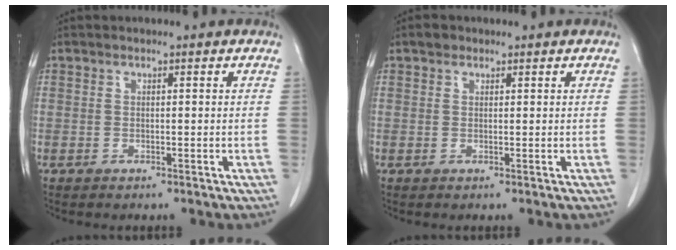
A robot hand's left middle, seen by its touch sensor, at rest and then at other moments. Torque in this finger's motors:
{"motor_torque": [0.23, -0.17, -0.02, 0.00]}